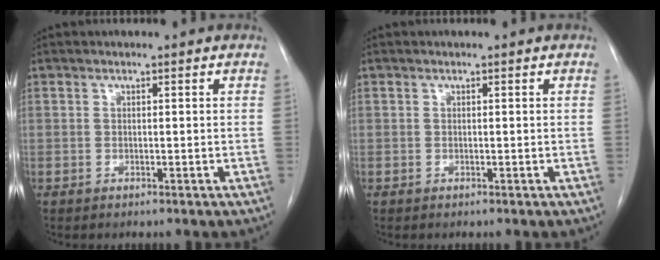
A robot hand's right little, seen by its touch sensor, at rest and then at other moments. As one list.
[{"total": 0.0}]